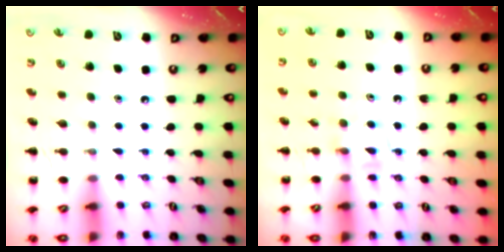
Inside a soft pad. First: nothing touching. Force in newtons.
{"total": 3.9, "press": 3.5, "slide": 1.6}